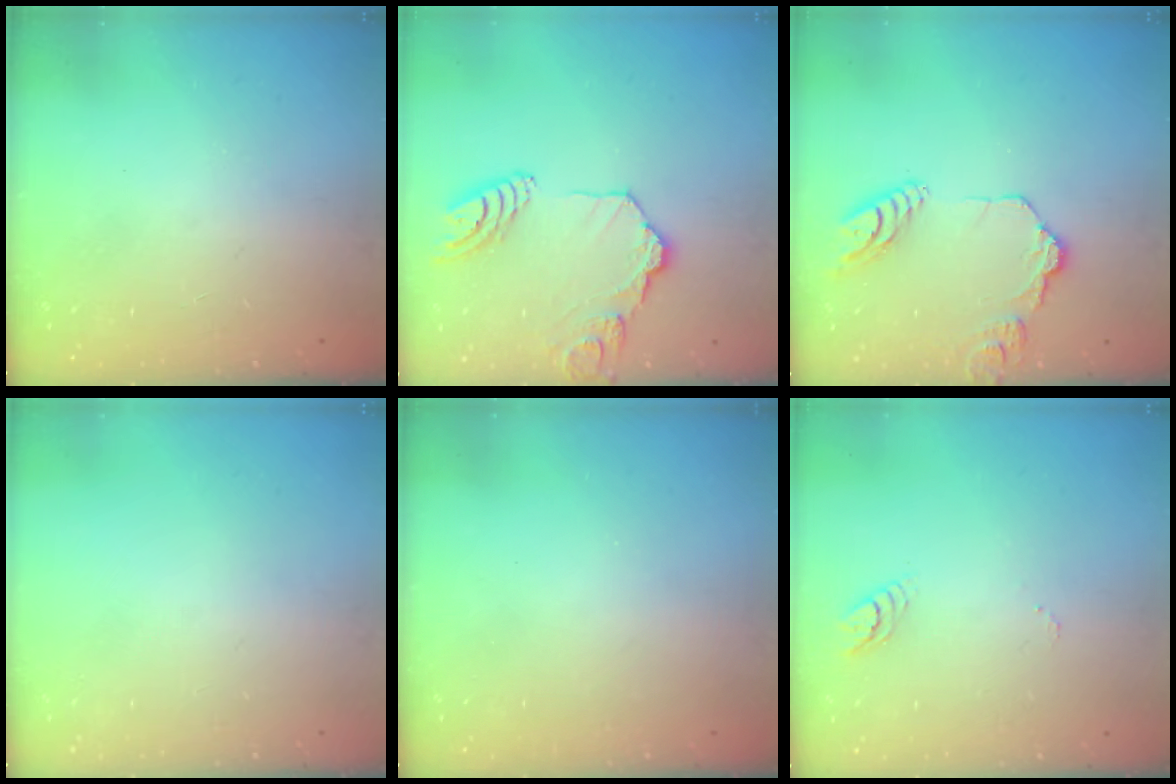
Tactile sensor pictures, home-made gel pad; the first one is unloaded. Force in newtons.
{"total": 15.3, "press": 15.2, "slide": 1.6}
{"total": 13.0, "press": 13.0, "slide": 1.1}
{"total": 0.0}
{"total": 0.0}
{"total": 3.4, "press": 3.4, "slide": 0.4}